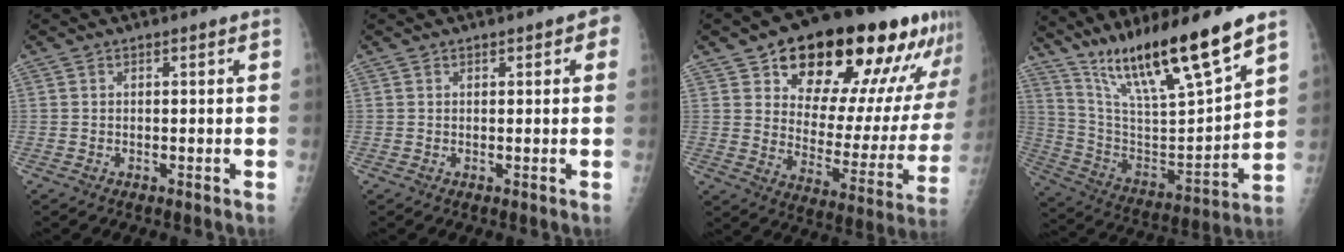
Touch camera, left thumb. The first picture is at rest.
{"total": 2.2, "force": [1.0, 1.2, 1.6], "torque": [-0.001, 0.002, 0.007]}
{"total": 27.2, "force": [16.7, 12.4, 17.5], "torque": [-0.207, -0.046, 0.241]}
{"total": 22.2, "force": [15.6, 3.0, 15.5], "torque": [-0.248, -0.060, 0.287]}